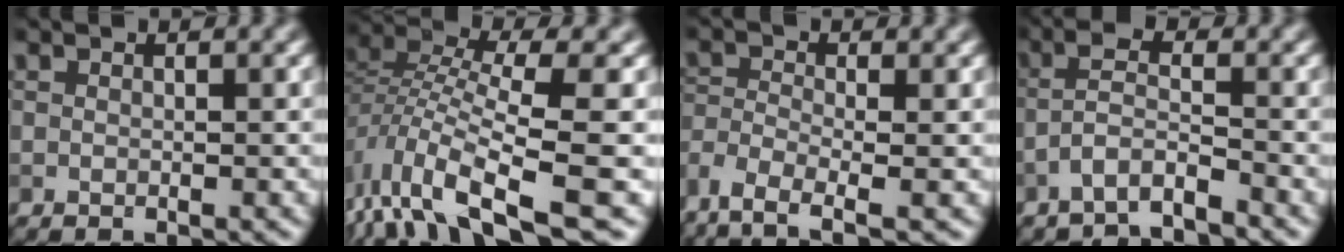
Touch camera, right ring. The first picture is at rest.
{"total": 9.3, "force": [-5.0, 2.6, 7.4], "torque": [-0.139, 0.003, -0.100]}
{"total": 4.6, "force": [-3.4, 1.3, 2.8], "torque": [-0.062, -0.008, -0.076]}
{"total": 3.3, "force": [-2.3, 0.5, 2.3], "torque": [-0.047, 0.009, -0.055]}